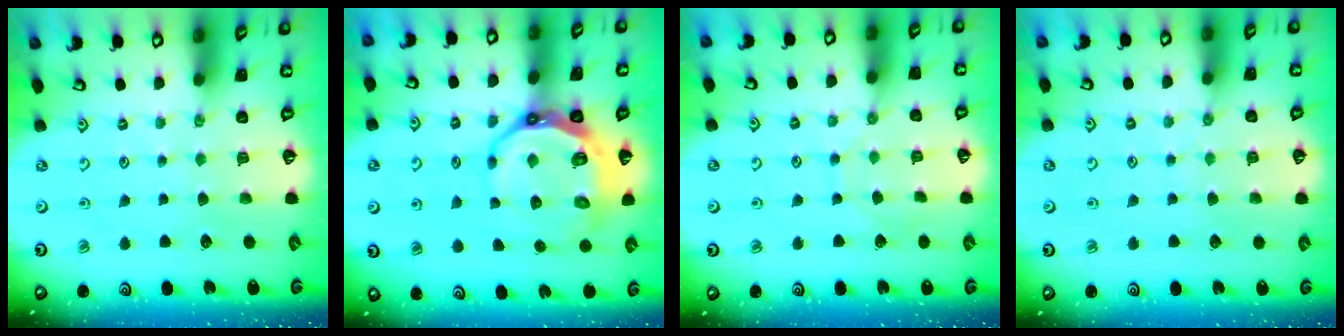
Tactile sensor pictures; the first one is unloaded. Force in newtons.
{"total": 13.2, "press": 12.5, "slide": 4.3}
{"total": 4.8, "press": 4.8, "slide": 0.2}
{"total": 4.3, "press": 4.3, "slide": 0.3}